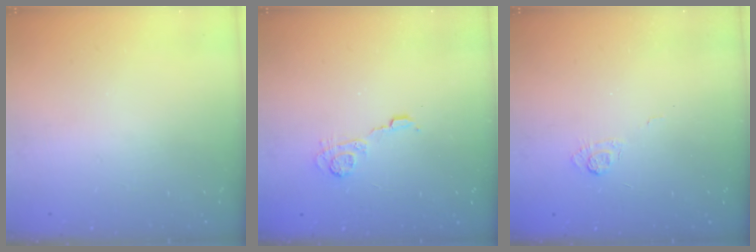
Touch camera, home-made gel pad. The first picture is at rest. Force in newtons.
{"total": 4.6, "press": 4.5, "slide": 0.9}
{"total": 2.9, "press": 2.4, "slide": 1.6}